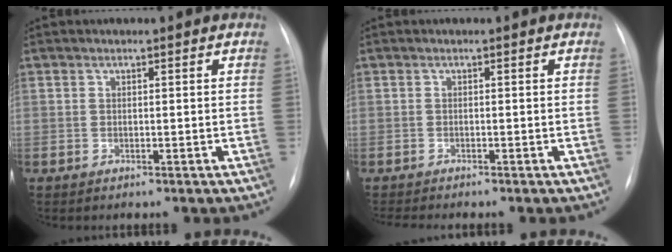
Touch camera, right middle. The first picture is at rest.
{"total": 2.6, "force": [-2.4, -0.4, 1.0], "torque": [-0.014, -0.008, -0.036]}